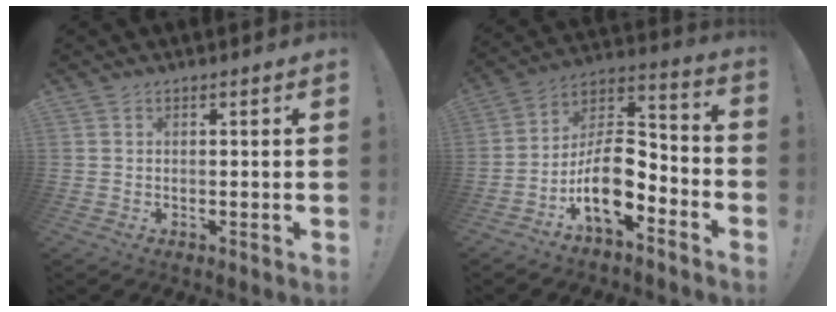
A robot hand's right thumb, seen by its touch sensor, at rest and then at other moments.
{"total": 14.8, "force": [-6.8, 7.6, 10.8], "torque": [-0.198, 0.031, -0.109]}